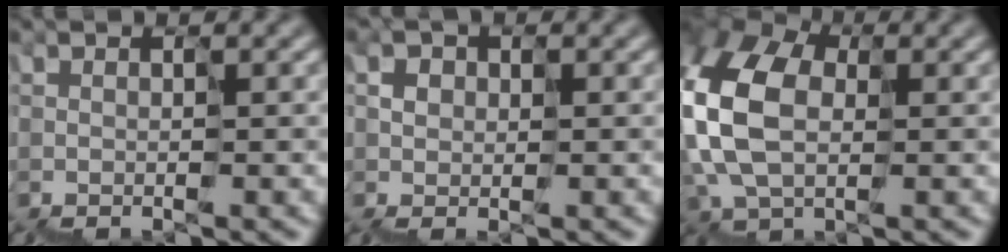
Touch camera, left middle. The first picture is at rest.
{"total": 1.1, "force": [0.2, 0.9, 0.7], "torque": [-0.029, 0.011, 0.002]}
{"total": 9.3, "force": [1.7, 6.6, 6.3], "torque": [-0.193, 0.021, 0.026]}